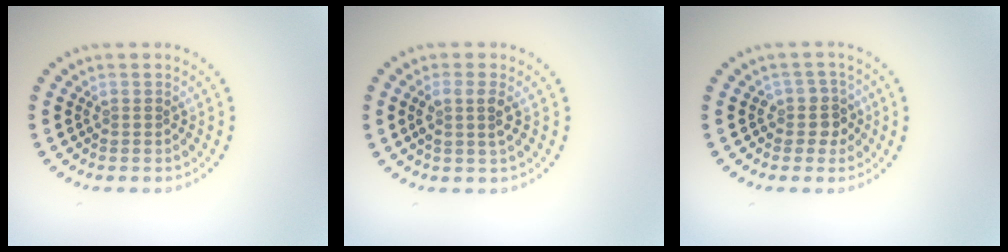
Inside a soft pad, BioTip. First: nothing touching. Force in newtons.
{"total": 2.1, "press": 1.8, "slide": 1.1}
{"total": 2.2, "press": 1.8, "slide": 1.2}